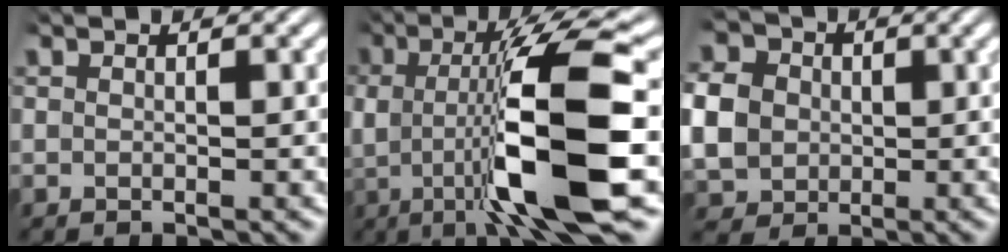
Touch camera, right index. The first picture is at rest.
{"total": 11.2, "force": [0.3, 2.6, 10.9], "torque": [-0.179, 0.003, 0.007]}
{"total": 7.5, "force": [0.7, 6.5, 3.6], "torque": [-0.080, -0.019, 0.017]}